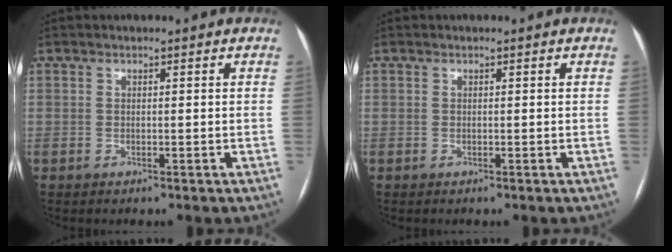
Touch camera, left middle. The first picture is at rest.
{"total": 0.0}